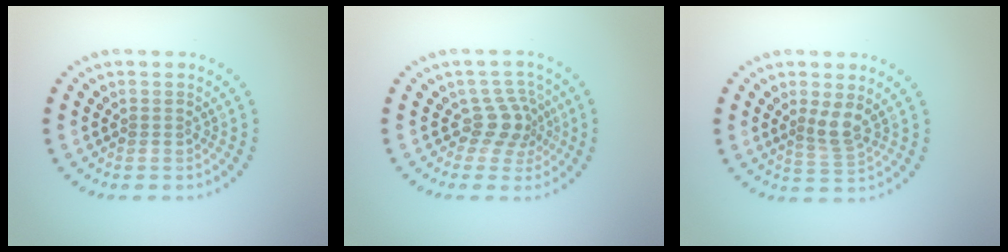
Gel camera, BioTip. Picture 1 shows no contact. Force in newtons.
{"total": 2.8, "press": 2.0, "slide": 2.0}
{"total": 2.2, "press": 1.7, "slide": 1.3}